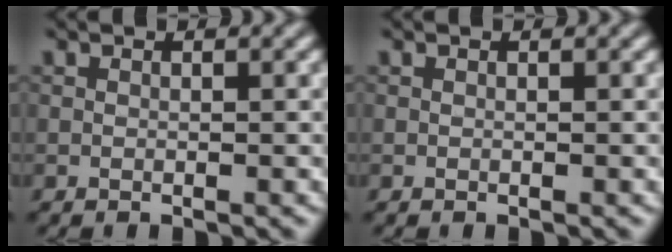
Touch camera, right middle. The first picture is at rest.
{"total": 0.0}